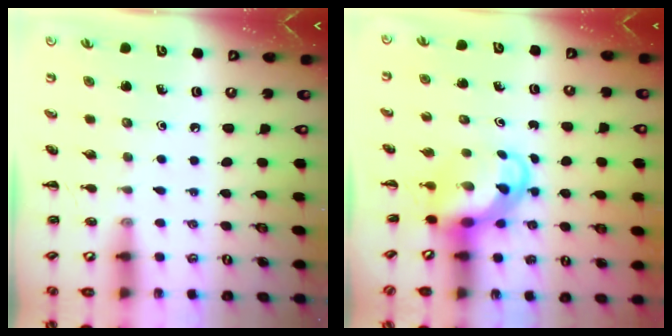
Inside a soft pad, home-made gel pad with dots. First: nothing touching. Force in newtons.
{"total": 5.4, "press": 5.3, "slide": 0.6}